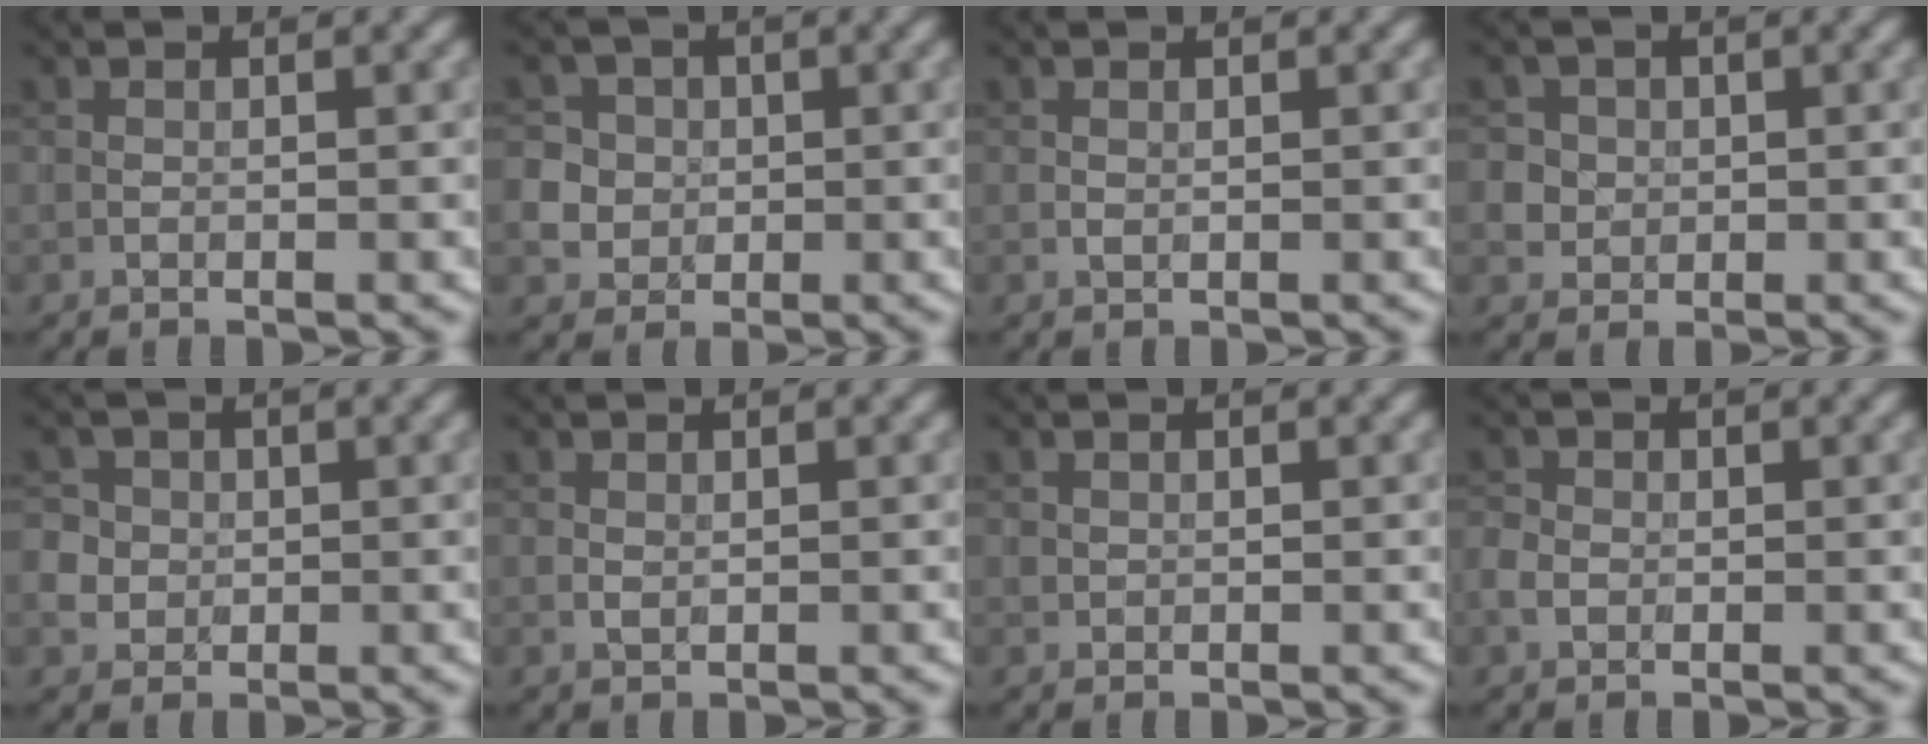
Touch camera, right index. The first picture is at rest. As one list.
[{"total": 7.1, "force": [0.8, 6.7, 2.1], "torque": [-0.044, 0.030, -0.008]}, {"total": 0.0}, {"total": 4.0, "force": [0.9, 3.7, 1.0], "torque": [-0.008, 0.027, 0.010]}, {"total": 4.7, "force": [0.8, 4.5, 1.3], "torque": [-0.025, 0.035, 0.000]}, {"total": 0.0}, {"total": 0.7, "force": [0.2, 0.6, -0.1], "torque": [0.002, 0.001, 0.008]}, {"total": 1.5, "force": [-0.4, 1.4, 0.5], "torque": [-0.009, 0.001, -0.013]}]